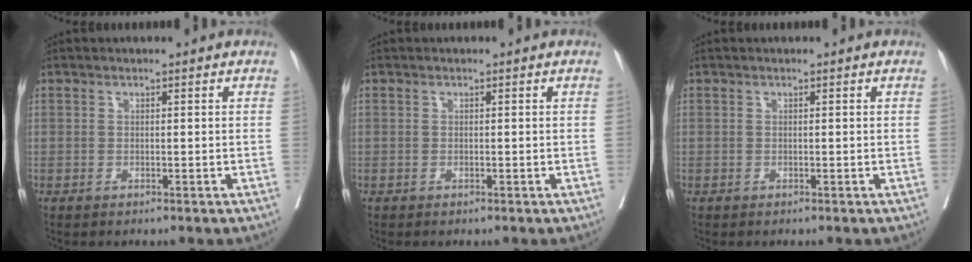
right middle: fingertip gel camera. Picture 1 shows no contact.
{"total": 0.0}
{"total": 0.0}